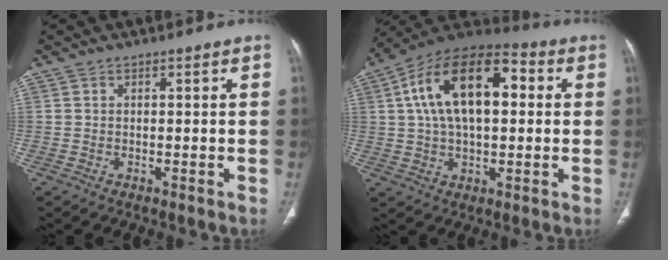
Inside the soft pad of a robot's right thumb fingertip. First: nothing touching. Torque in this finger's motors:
{"motor_torque": [0.73, 4.28, 1.88, 0.20, 0.56]}